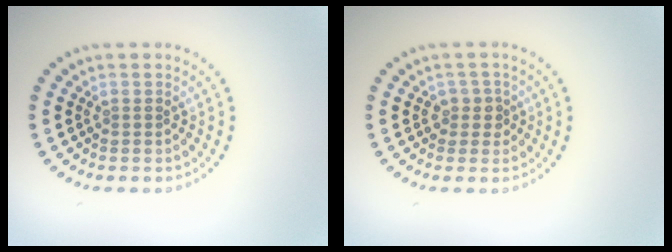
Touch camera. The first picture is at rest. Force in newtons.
{"total": 1.8, "press": 1.5, "slide": 1.0}